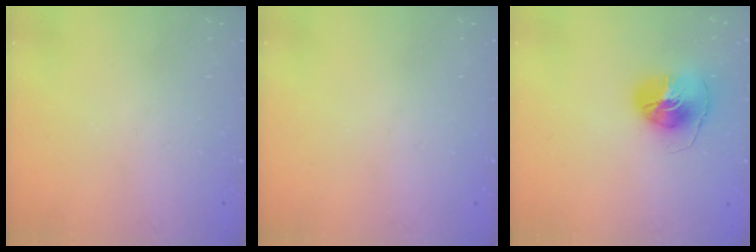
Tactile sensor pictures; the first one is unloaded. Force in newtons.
{"total": 0.0}
{"total": 8.6, "press": 8.5, "slide": 0.7}